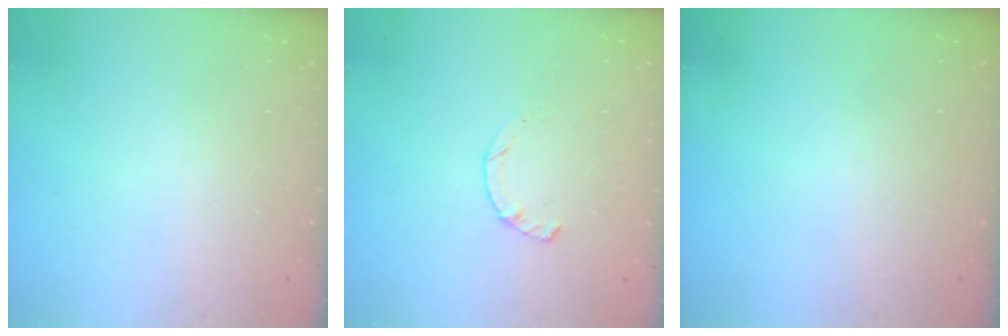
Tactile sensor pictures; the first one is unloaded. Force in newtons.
{"total": 1.9, "press": 1.9, "slide": 0.3}
{"total": 0.0}